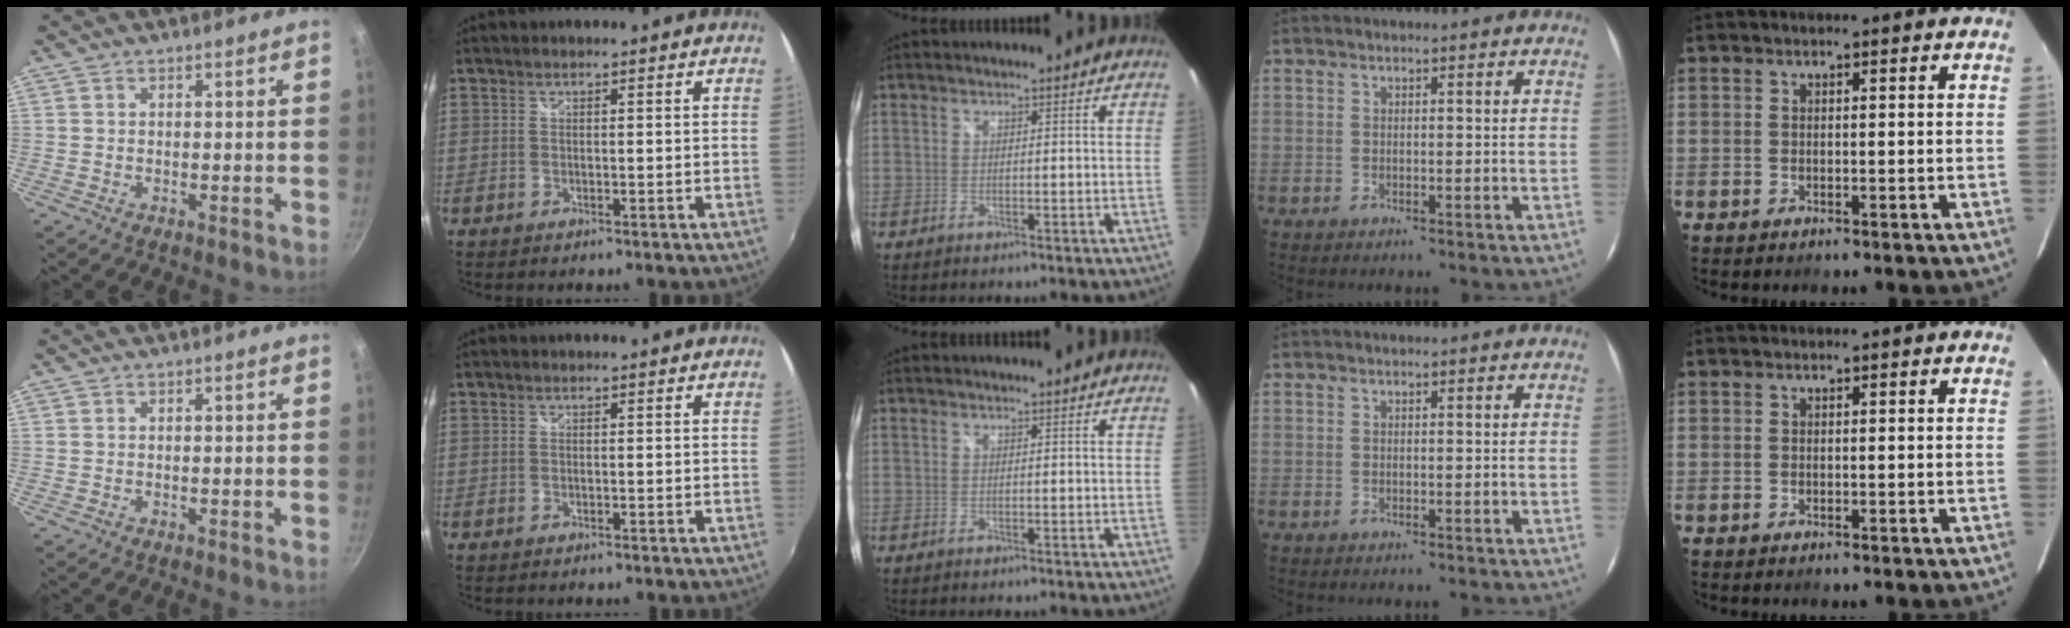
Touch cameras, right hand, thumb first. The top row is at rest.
{}